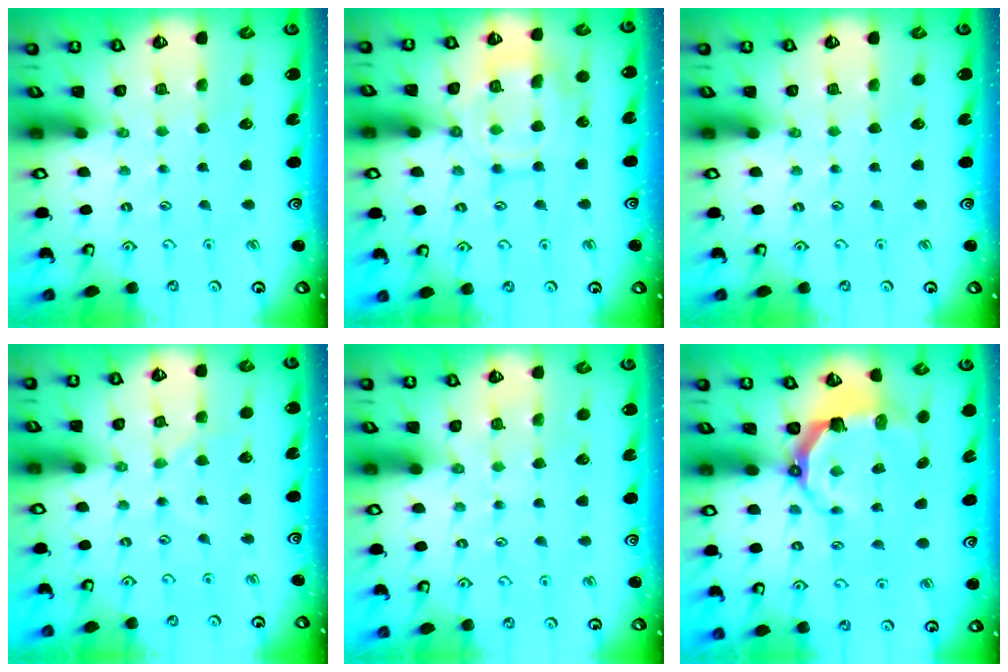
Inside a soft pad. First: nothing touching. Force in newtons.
{"total": 11.7, "press": 11.6, "slide": 1.2}
{"total": 0.0}
{"total": 0.0}
{"total": 4.1, "press": 4.1, "slide": 0.4}
{"total": 6.0, "press": 4.3, "slide": 4.2}